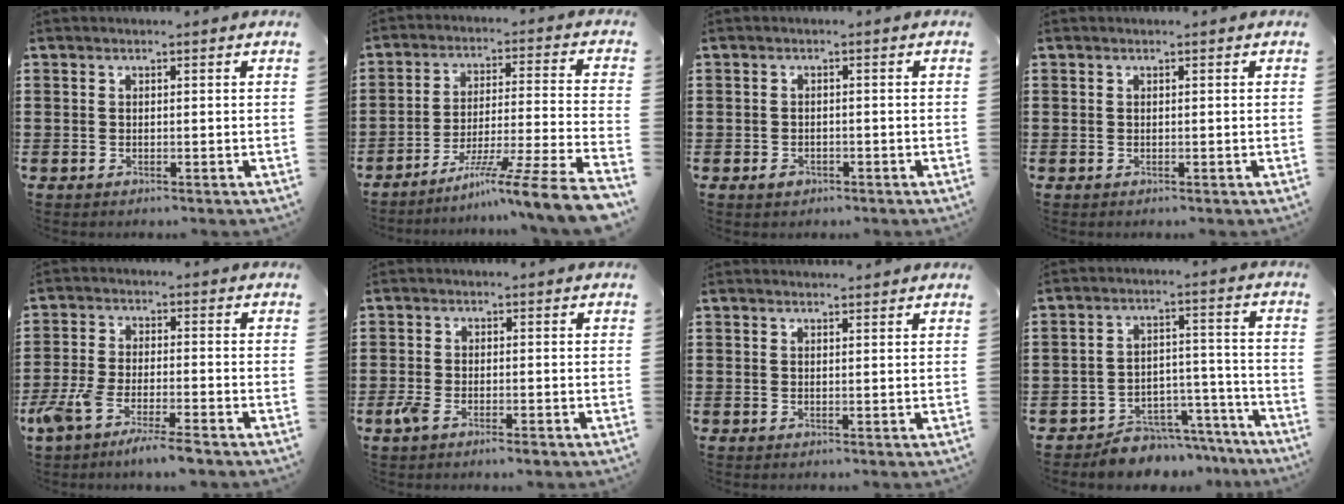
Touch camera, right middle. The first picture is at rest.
{"total": 9.3, "force": [-7.2, -1.1, 5.7], "torque": [-0.085, -0.008, -0.145]}
{"total": 1.1, "force": [-0.7, 0.7, 0.5], "torque": [-0.012, -0.001, -0.016]}
{"total": 0.0}
{"total": 6.1, "force": [-5.0, 0.2, 3.6], "torque": [-0.083, -0.017, -0.095]}
{"total": 2.8, "force": [-1.7, 0.8, 2.1], "torque": [-0.056, -0.007, -0.038]}
{"total": 0.9, "force": [0.9, 0.0, 0.1], "torque": [0.004, -0.004, 0.015]}
{"total": 6.3, "force": [-6.0, 1.8, 0.6], "torque": [-0.006, 0.026, -0.117]}